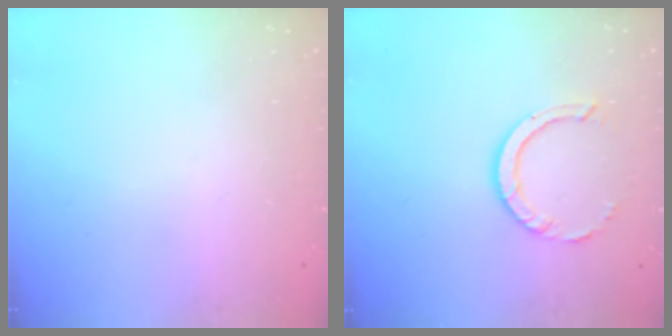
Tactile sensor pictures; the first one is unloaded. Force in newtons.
{"total": 7.2, "press": 7.2, "slide": 0.5}